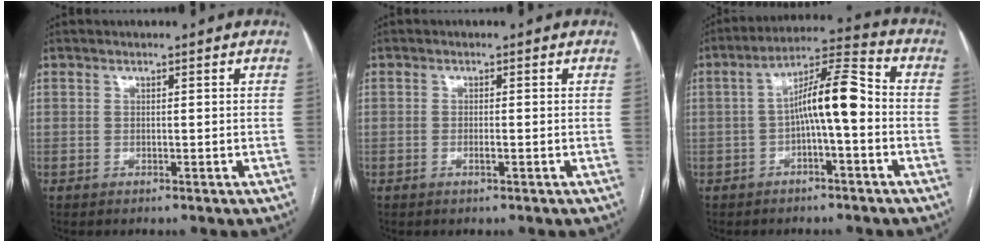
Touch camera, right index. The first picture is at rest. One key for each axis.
{"total": 1.0, "fx": -0.5, "fy": 0.1, "fz": 0.9, "tx": -0.019, "ty": 0.000, "tz": -0.008}
{"total": 9.4, "fx": -1.2, "fy": 1.4, "fz": 9.2, "tx": -0.158, "ty": 0.034, "tz": -0.023}